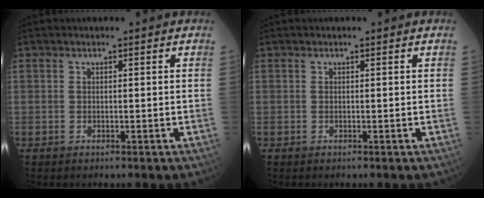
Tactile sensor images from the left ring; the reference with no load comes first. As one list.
[{"total": 0.0}]